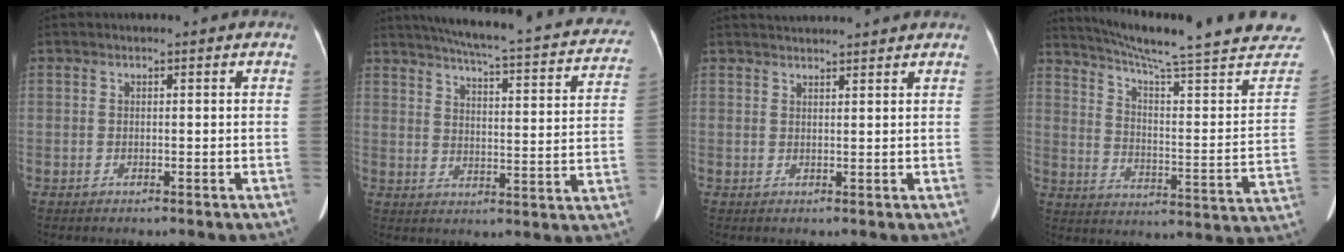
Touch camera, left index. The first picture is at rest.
{"total": 25.9, "force": [22.4, 4.1, 12.3], "torque": [-0.176, -0.033, 0.264]}
{"total": 5.6, "force": [5.4, -0.2, 1.4], "torque": [-0.019, 0.024, 0.069]}
{"total": 29.7, "force": [26.2, 1.1, 13.8], "torque": [-0.210, -0.104, 0.332]}